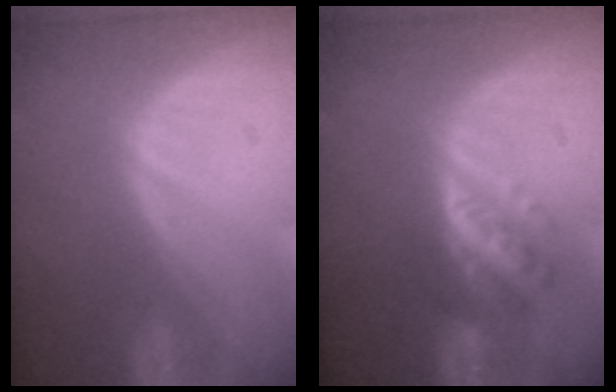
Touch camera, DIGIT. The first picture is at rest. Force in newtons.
{"total": 5.8, "press": 5.3, "slide": 2.4}